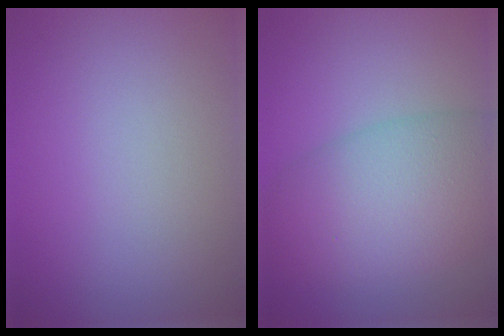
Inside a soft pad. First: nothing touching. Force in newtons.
{"total": 8.5, "press": 8.5, "slide": 0.2}